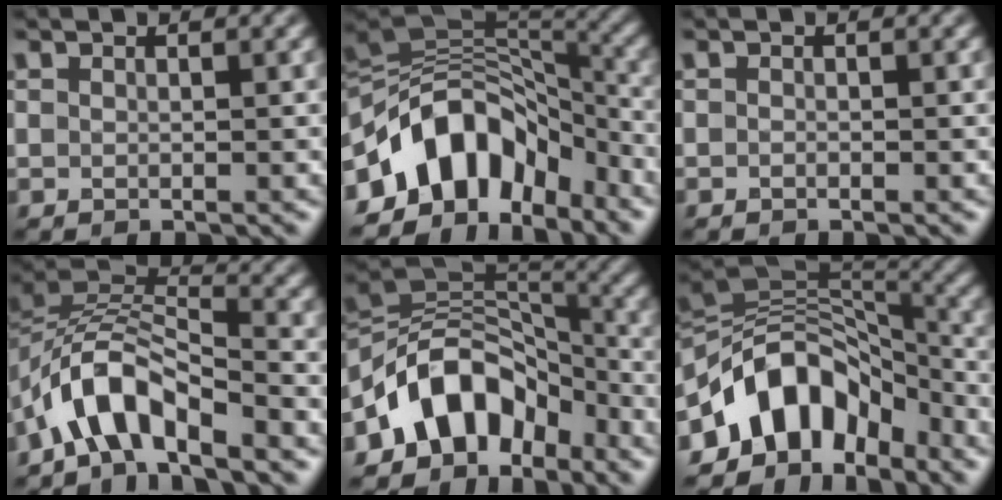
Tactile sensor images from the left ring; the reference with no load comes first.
{"total": 11.3, "force": [-6.1, 6.8, 6.8], "torque": [-0.106, 0.025, -0.122]}
{"total": 0.0}
{"total": 6.2, "force": [-4.3, 2.3, 3.9], "torque": [-0.065, 0.009, -0.087]}
{"total": 8.7, "force": [-5.2, 5.4, 4.3], "torque": [-0.046, 0.014, -0.107]}
{"total": 10.3, "force": [-5.8, 6.1, 5.9], "torque": [-0.085, 0.020, -0.119]}